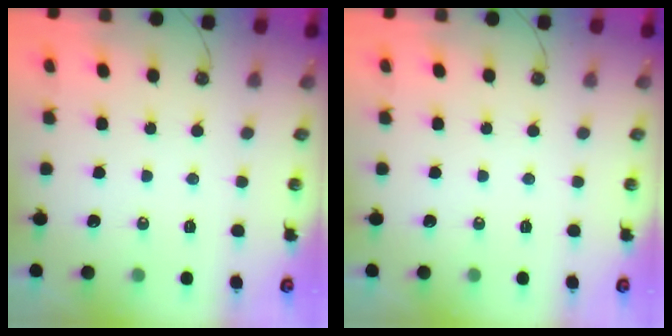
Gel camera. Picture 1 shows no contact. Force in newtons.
{"total": 0.0}